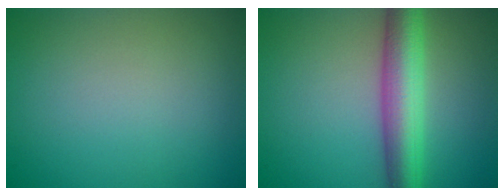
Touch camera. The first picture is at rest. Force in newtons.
{"total": 6.3, "press": 6.3, "slide": 0.1}